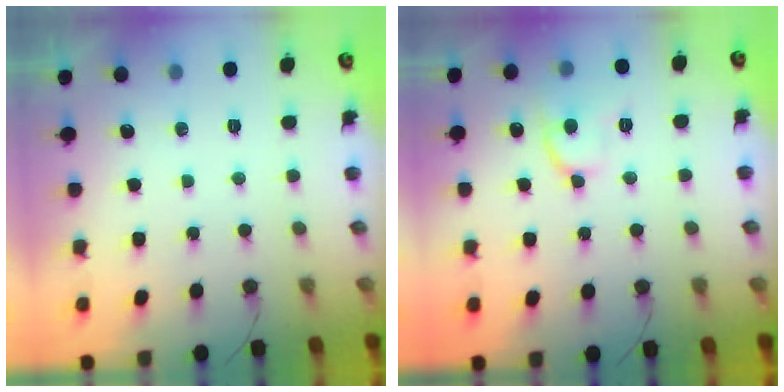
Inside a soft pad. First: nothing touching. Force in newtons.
{"total": 11.8, "press": 11.8, "slide": 1.1}